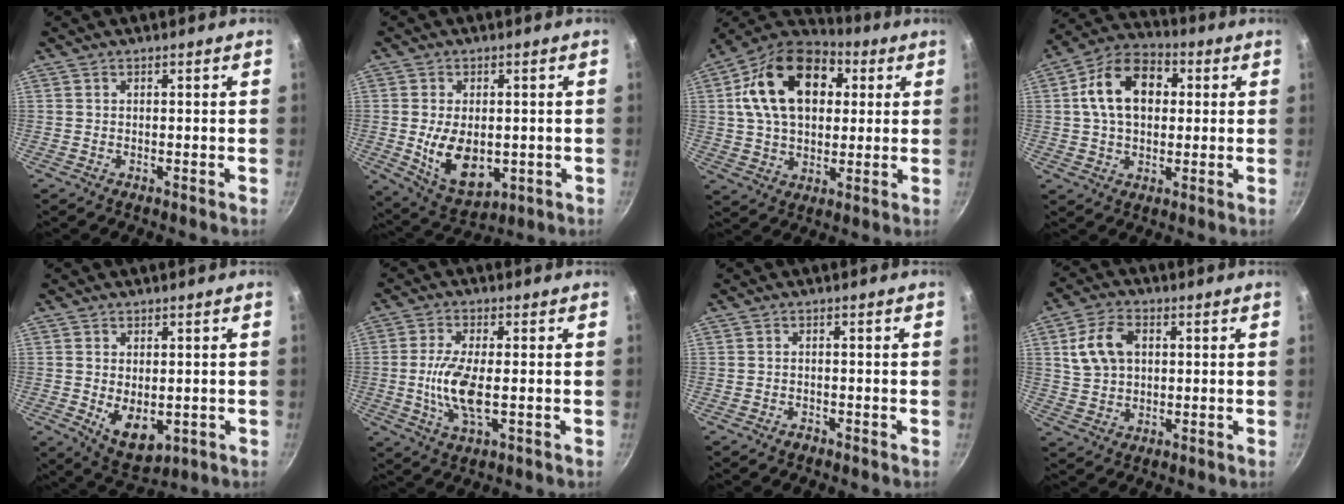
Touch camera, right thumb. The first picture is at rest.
{"total": 11.2, "force": [-0.8, 7.0, 8.7], "torque": [-0.133, -0.013, 0.006]}
{"total": 20.9, "force": [5.2, 14.1, 14.6], "torque": [-0.227, 0.016, 0.074]}
{"total": 14.1, "force": [2.6, 9.7, 9.9], "torque": [-0.139, 0.021, 0.027]}
{"total": 7.6, "force": [-0.7, 4.7, 6.0], "torque": [-0.082, -0.019, 0.008]}
{"total": 8.7, "force": [-0.8, 3.2, 8.0], "torque": [-0.167, -0.004, -0.020]}
{"total": 1.1, "force": [-0.9, 0.6, 0.3], "torque": [-0.007, 0.011, -0.015]}
{"total": 9.4, "force": [2.1, 6.6, 6.4], "torque": [-0.110, 0.009, 0.037]}